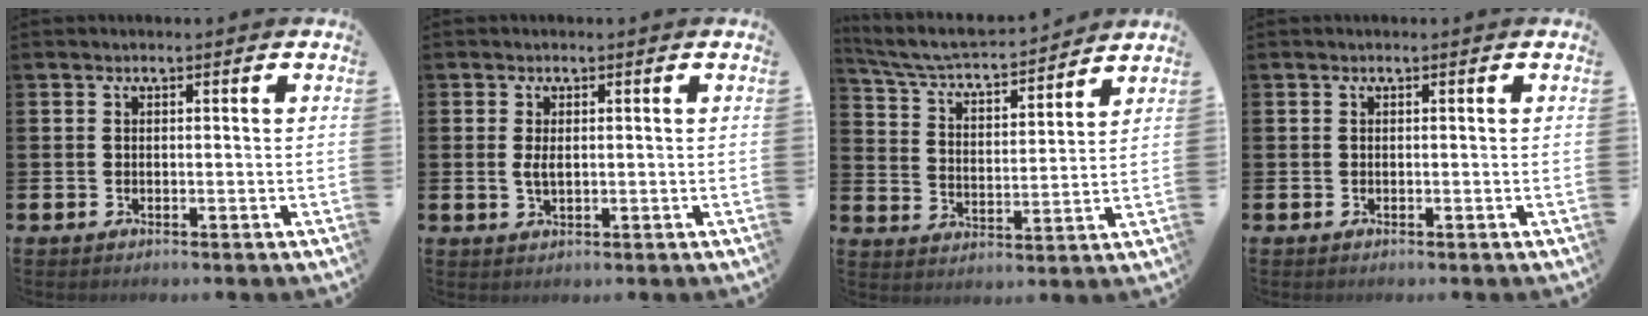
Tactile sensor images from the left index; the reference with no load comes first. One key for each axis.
{"total": 1.7, "fx": 0.2, "fy": 0.8, "fz": 1.5, "tx": -0.030, "ty": 0.003, "tz": 0.002}
{"total": 6.1, "fx": 5.7, "fy": 1.1, "fz": 1.9, "tx": -0.069, "ty": -0.047, "tz": 0.094}
{"total": 0.0}